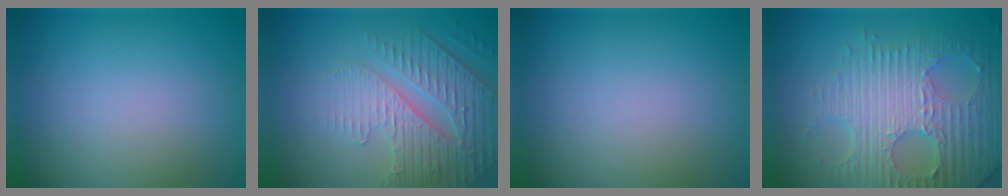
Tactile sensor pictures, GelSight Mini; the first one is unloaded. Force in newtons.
{"total": 4.5, "press": 4.2, "slide": 1.8}
{"total": 0.0}
{"total": 8.2, "press": 5.8, "slide": 5.8}